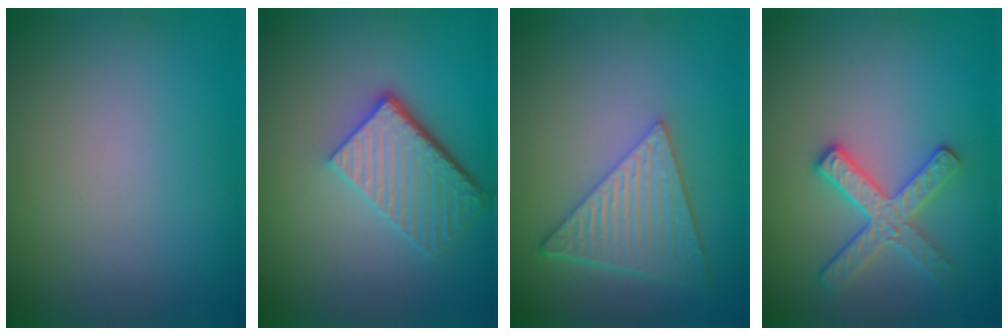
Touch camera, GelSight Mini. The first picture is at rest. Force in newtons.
{"total": 5.6, "press": 3.9, "slide": 3.9}
{"total": 6.1, "press": 4.5, "slide": 4.0}
{"total": 2.9, "press": 2.9, "slide": 0.4}